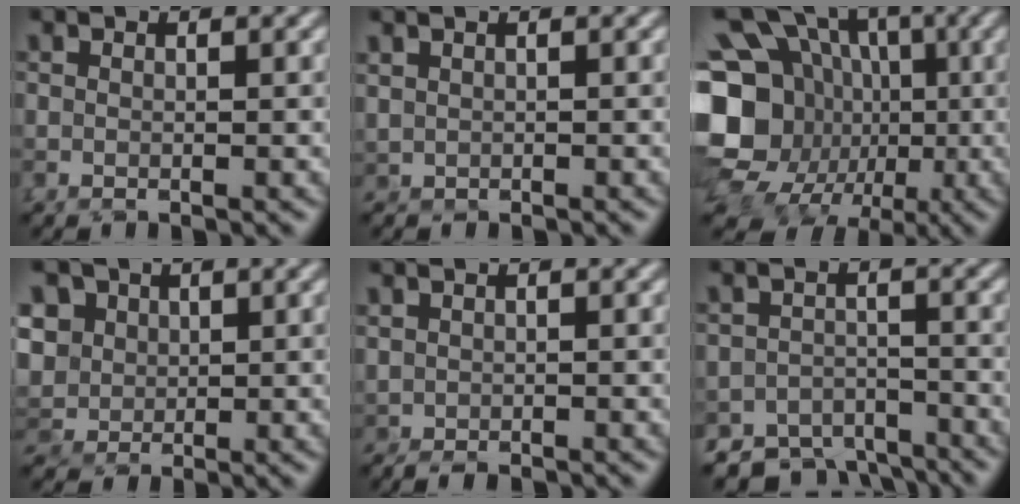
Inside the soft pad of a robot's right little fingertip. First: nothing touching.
{"total": 1.0, "force": [0.7, -0.2, -0.7], "torque": [0.019, 0.006, 0.017]}
{"total": 20.2, "force": [-2.9, 18.1, 8.3], "torque": [-0.166, -0.006, -0.096]}
{"total": 6.5, "force": [3.8, 4.9, 1.9], "torque": [-0.054, 0.018, 0.057]}
{"total": 0.5, "force": [-0.5, 0.1, 0.0], "torque": [0.002, -0.002, -0.004]}
{"total": 4.8, "force": [-4.5, 1.7, 0.0], "torque": [0.018, -0.004, -0.070]}